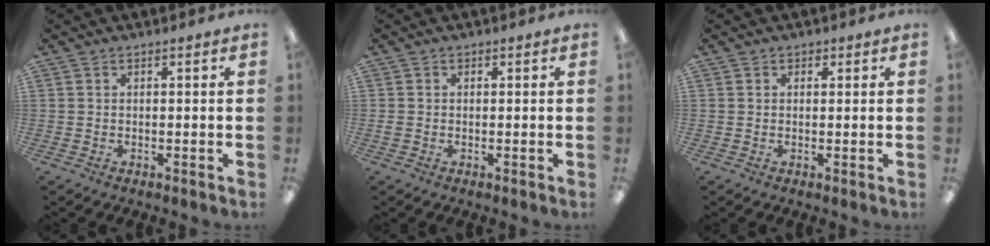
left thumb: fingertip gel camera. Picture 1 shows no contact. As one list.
[{"total": 0.6, "force": [-0.1, 0.6, 0.1], "torque": [-0.001, 0.003, -0.004]}, {"total": 0.9, "force": [0.6, 0.6, -0.2], "torque": [0.011, 0.000, 0.008]}]